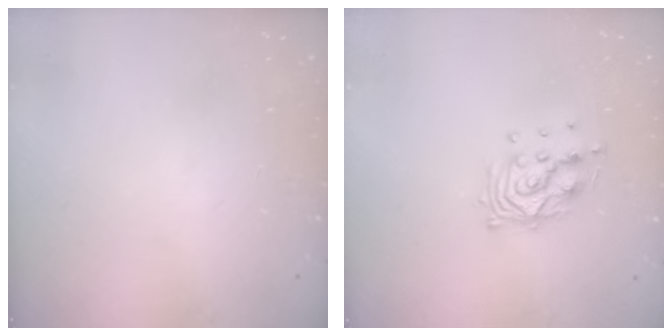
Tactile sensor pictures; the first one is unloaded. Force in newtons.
{"total": 10.6, "press": 10.6, "slide": 0.9}